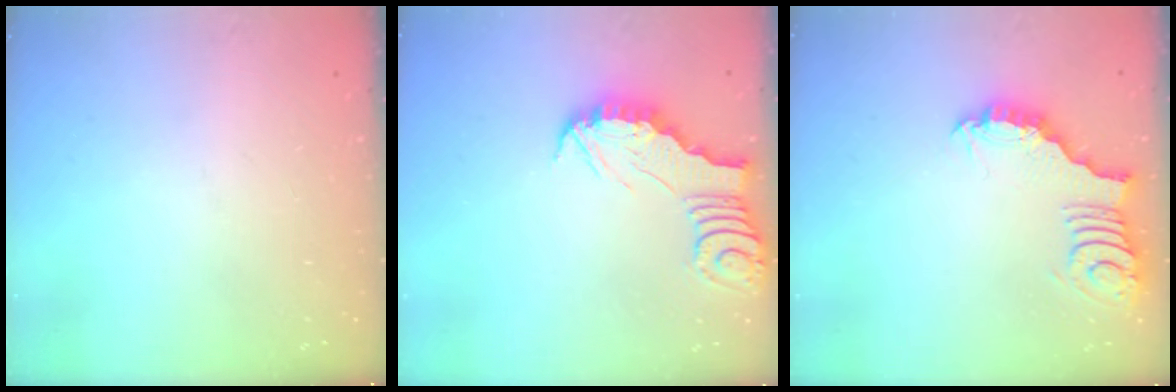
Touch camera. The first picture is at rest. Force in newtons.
{"total": 2.6, "press": 2.6, "slide": 0.2}
{"total": 3.3, "press": 3.3, "slide": 0.1}